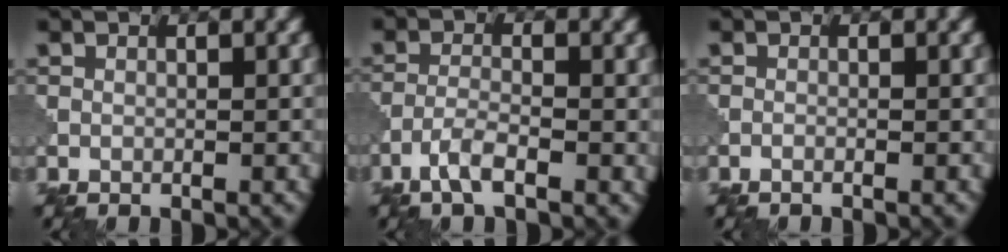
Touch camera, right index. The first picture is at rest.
{"total": 3.1, "force": [-1.8, 0.8, 2.4], "torque": [-0.054, 0.003, -0.042]}
{"total": 0.6, "force": [-0.5, 0.1, 0.4], "torque": [-0.006, -0.001, -0.015]}